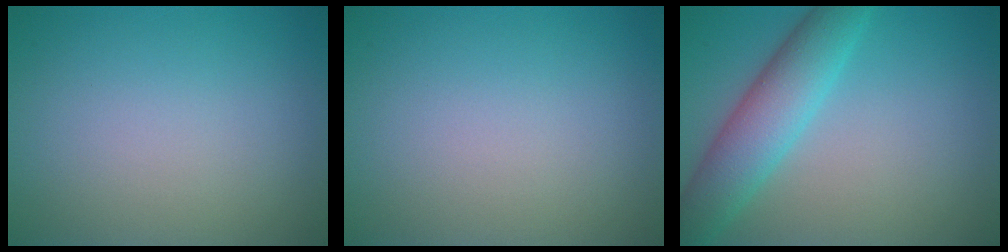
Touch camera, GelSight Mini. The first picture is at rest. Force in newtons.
{"total": 0.0}
{"total": 5.6, "press": 5.6, "slide": 0.2}